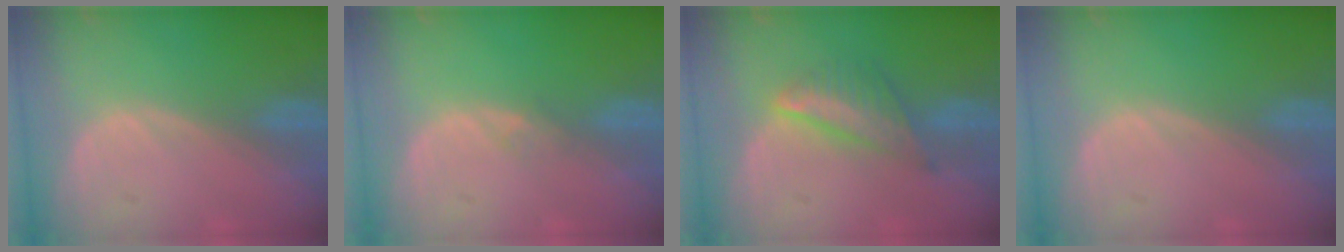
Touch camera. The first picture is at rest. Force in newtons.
{"total": 0.8, "press": 0.8, "slide": 0.0}
{"total": 6.3, "press": 5.8, "slide": 2.6}
{"total": 0.0}